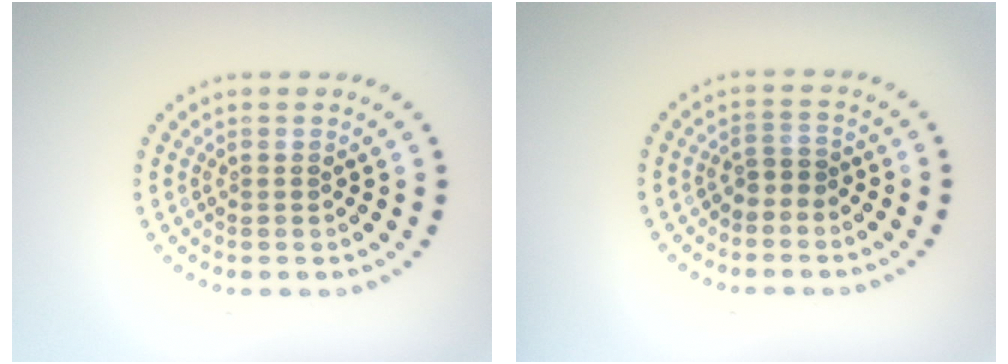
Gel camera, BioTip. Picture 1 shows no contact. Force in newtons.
{"total": 1.3, "press": 1.1, "slide": 0.7}